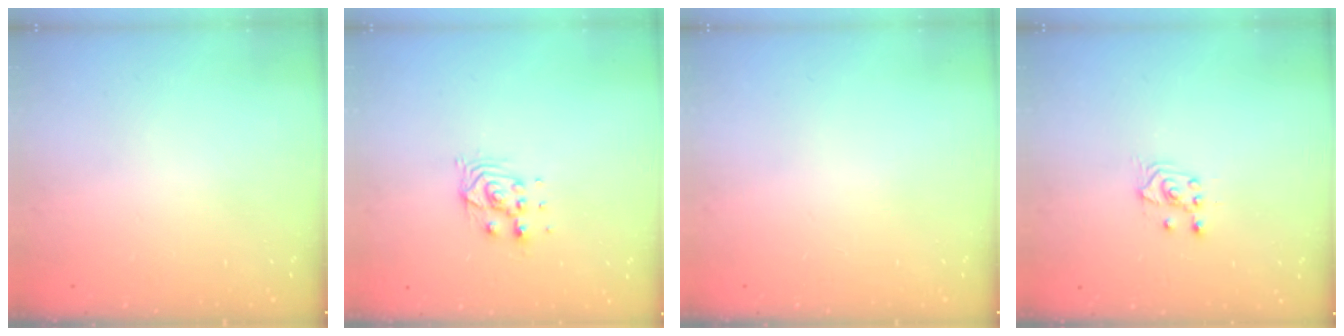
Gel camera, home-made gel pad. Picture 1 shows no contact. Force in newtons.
{"total": 6.8, "press": 6.8, "slide": 0.5}
{"total": 0.0}
{"total": 2.5, "press": 2.4, "slide": 0.7}